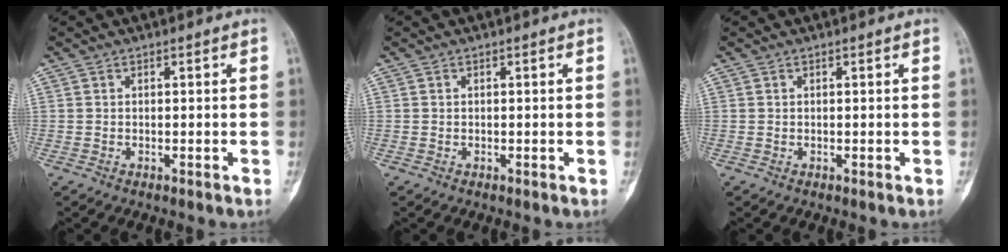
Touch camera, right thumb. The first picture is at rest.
{"total": 0.0}
{"total": 0.0}